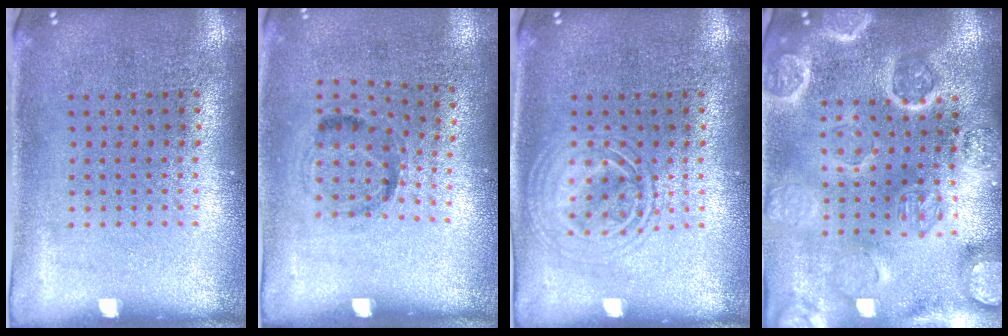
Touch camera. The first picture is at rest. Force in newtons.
{"total": 1.1, "press": 0.6, "slide": 0.9}
{"total": 2.6, "press": 2.6, "slide": 0.3}
{"total": 4.2, "press": 3.8, "slide": 1.7}